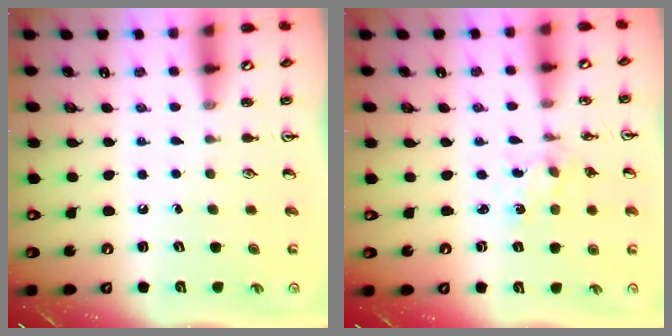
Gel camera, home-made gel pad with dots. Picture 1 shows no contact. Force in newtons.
{"total": 0.7, "press": 0.7, "slide": 0.1}